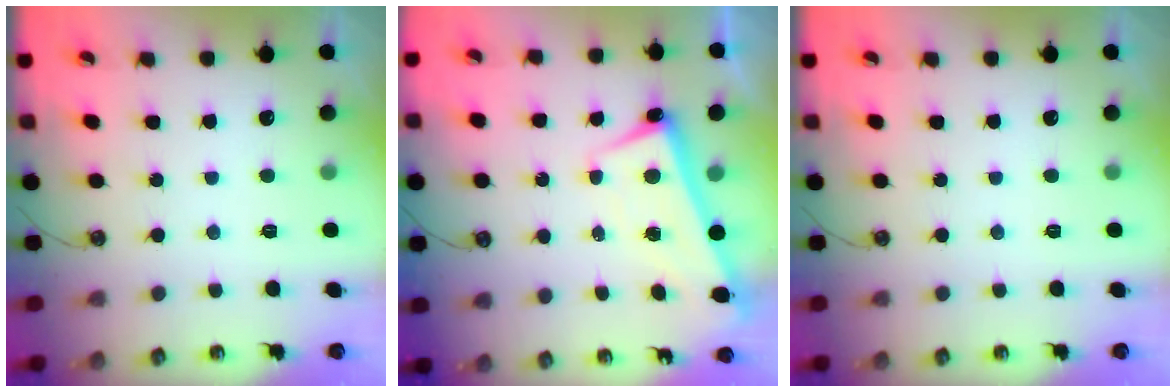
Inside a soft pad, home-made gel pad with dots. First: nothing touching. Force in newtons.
{"total": 2.6, "press": 2.4, "slide": 0.8}
{"total": 0.0}